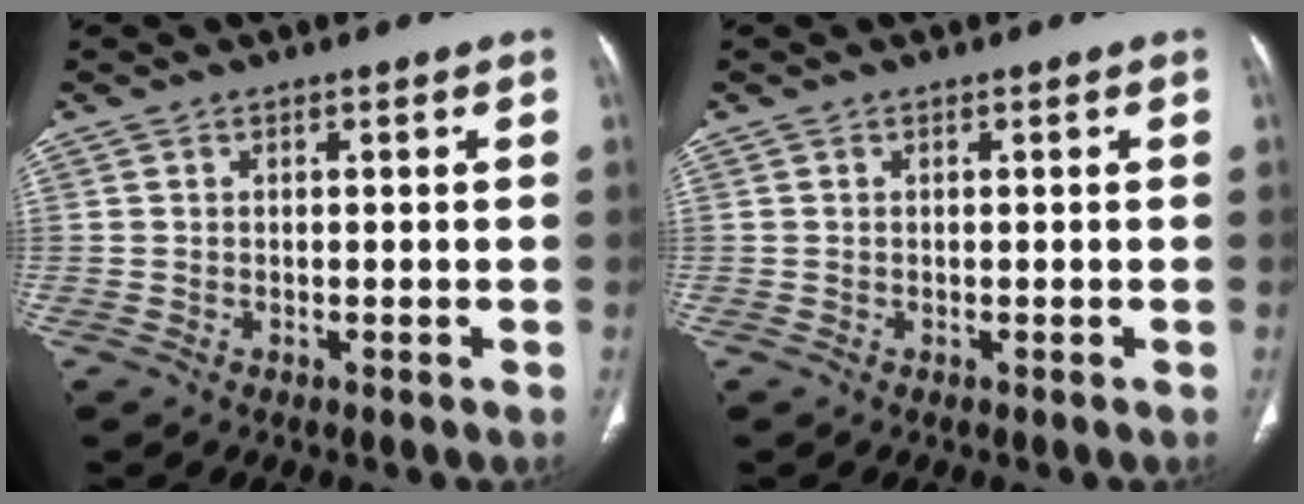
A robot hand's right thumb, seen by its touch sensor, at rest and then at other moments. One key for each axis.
{"total": 0.0}